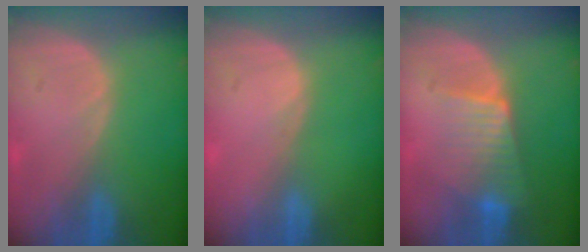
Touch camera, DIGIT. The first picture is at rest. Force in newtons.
{"total": 0.0}
{"total": 6.5, "press": 6.1, "slide": 2.4}